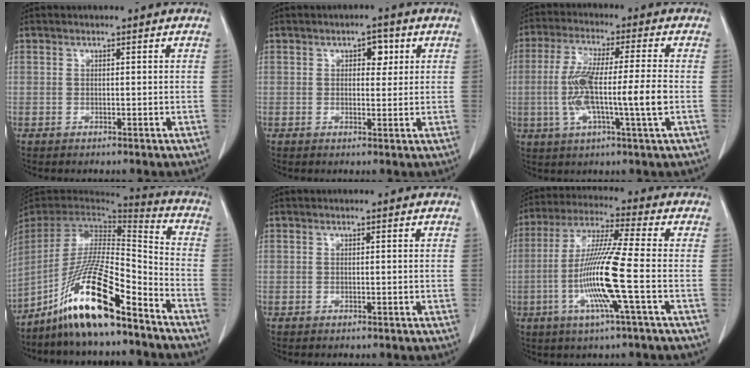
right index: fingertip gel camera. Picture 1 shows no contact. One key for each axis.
{"total": 2.9, "fx": 1.1, "fy": 1.7, "fz": 2.1, "tx": -0.024, "ty": 0.006, "tz": 0.014}
{"total": 11.9, "fx": -1.7, "fy": 0.3, "fz": 11.8, "tx": -0.233, "ty": 0.001, "tz": -0.035}
{"total": 17.8, "fx": -12.2, "fy": 1.8, "fz": 12.8, "tx": -0.268, "ty": -0.015, "tz": -0.225}
{"total": 0.0}
{"total": 12.9, "fx": -3.0, "fy": -1.0, "fz": 12.5, "tx": -0.254, "ty": -0.012, "tz": -0.068}